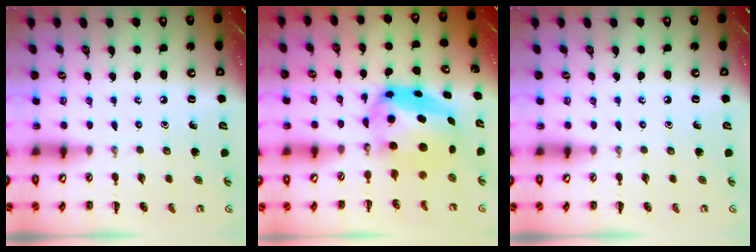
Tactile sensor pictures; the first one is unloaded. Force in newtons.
{"total": 7.2, "press": 7.0, "slide": 1.6}
{"total": 0.0}